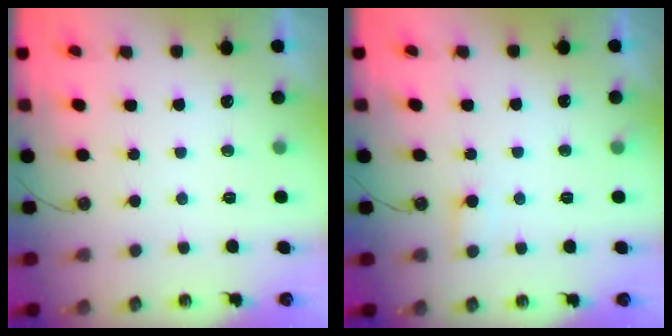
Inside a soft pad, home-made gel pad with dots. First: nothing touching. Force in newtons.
{"total": 4.6, "press": 4.5, "slide": 0.3}